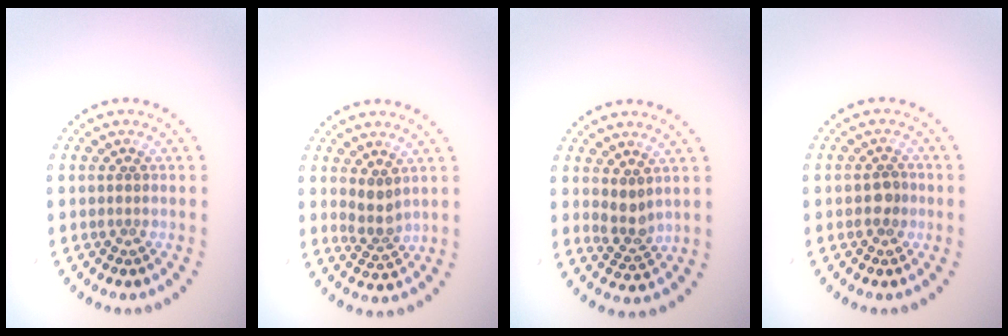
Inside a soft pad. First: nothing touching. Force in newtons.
{"total": 1.9, "press": 1.5, "slide": 1.2}
{"total": 2.0, "press": 1.7, "slide": 1.1}
{"total": 1.5, "press": 1.4, "slide": 0.3}